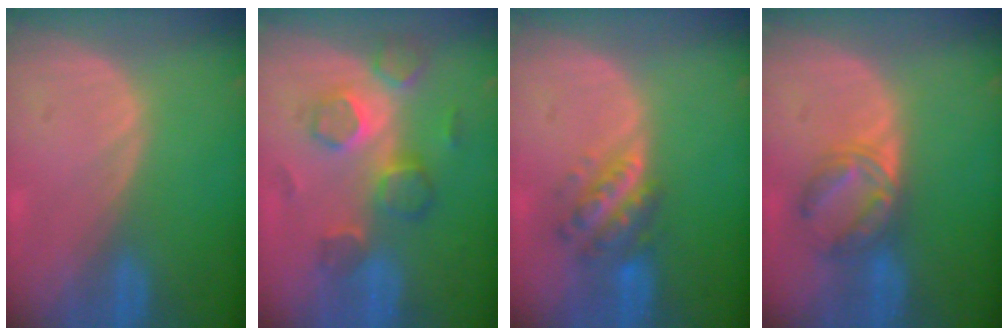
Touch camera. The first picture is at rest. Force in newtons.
{"total": 8.1, "press": 7.4, "slide": 3.3}
{"total": 5.9, "press": 5.5, "slide": 2.2}
{"total": 5.7, "press": 5.6, "slide": 0.9}